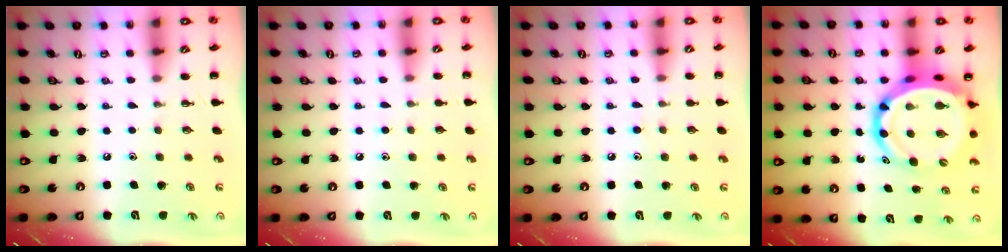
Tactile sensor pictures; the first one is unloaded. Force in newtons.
{"total": 5.3, "press": 5.0, "slide": 1.7}
{"total": 5.0, "press": 4.6, "slide": 2.0}
{"total": 13.7, "press": 13.2, "slide": 3.5}